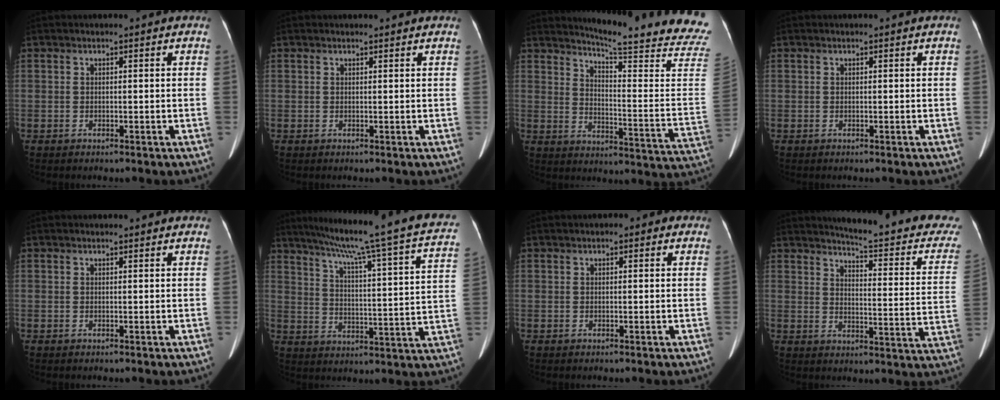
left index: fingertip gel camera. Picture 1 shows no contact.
{"total": 1.9, "force": [1.8, 0.3, 0.5], "torque": [-0.012, 0.012, 0.017]}
{"total": 24.7, "force": [22.7, -0.5, 9.9], "torque": [-0.140, -0.142, 0.262]}
{"total": 0.0}
{"total": 2.1, "force": [2.0, 0.4, 0.5], "torque": [-0.012, 0.013, 0.019]}
{"total": 26.3, "force": [20.9, 0.6, 16.1], "torque": [-0.245, -0.022, 0.264]}
{"total": 1.9, "force": [0.9, 1.0, 1.3], "torque": [-0.019, 0.013, 0.009]}
{"total": 19.9, "force": [18.5, 1.1, 7.3], "torque": [-0.091, -0.096, 0.207]}